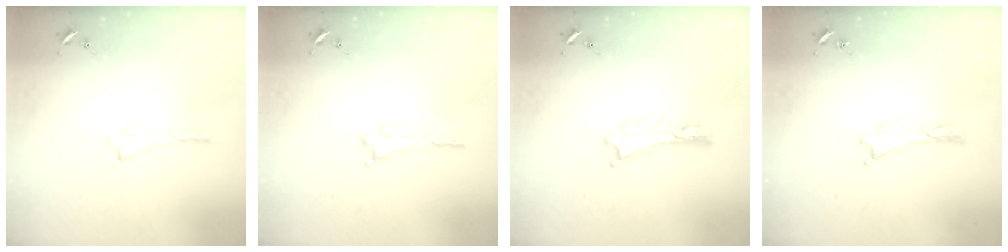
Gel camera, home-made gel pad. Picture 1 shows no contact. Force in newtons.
{"total": 1.2, "press": 1.2, "slide": 0.2}
{"total": 1.3, "press": 1.3, "slide": 0.1}
{"total": 0.0}